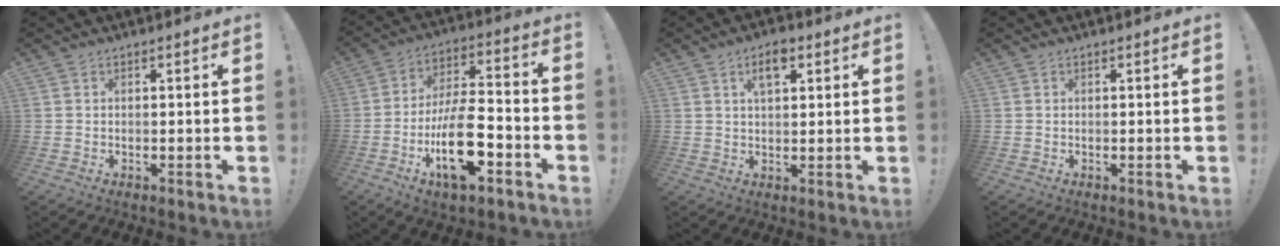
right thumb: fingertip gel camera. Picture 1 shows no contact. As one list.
[{"total": 18.2, "force": [-7.1, 7.5, 15.0], "torque": [-0.268, 0.040, -0.113]}, {"total": 5.8, "force": [2.8, 2.9, 4.2], "torque": [-0.061, -0.004, 0.045]}, {"total": 0.0}]